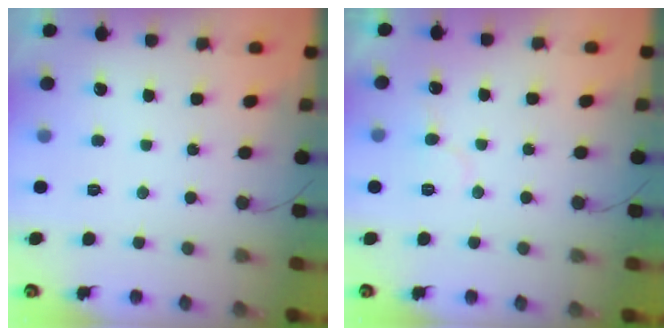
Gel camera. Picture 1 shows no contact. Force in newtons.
{"total": 6.0, "press": 6.0, "slide": 0.5}